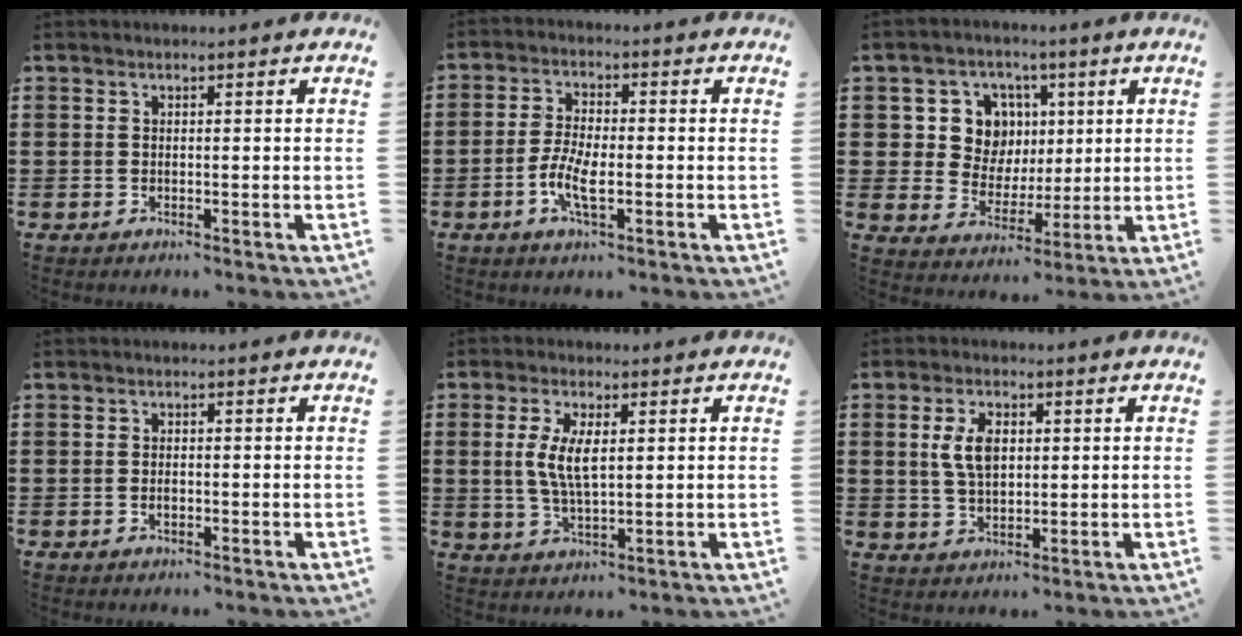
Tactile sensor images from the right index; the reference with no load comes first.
{"total": 5.5, "force": [-1.8, 2.0, 4.8], "torque": [-0.108, -0.005, -0.039]}
{"total": 9.3, "force": [2.4, 8.2, 3.7], "torque": [-0.087, 0.013, 0.047]}
{"total": 1.1, "force": [-0.3, 0.5, 0.9], "torque": [-0.018, -0.002, -0.005]}
{"total": 5.8, "force": [0.9, 2.3, 5.3], "torque": [-0.113, 0.005, 0.012]}
{"total": 5.7, "force": [1.1, 3.1, 4.6], "torque": [-0.105, 0.010, 0.016]}